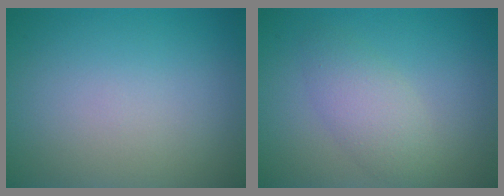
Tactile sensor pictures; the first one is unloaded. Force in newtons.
{"total": 2.9, "press": 2.9, "slide": 0.1}